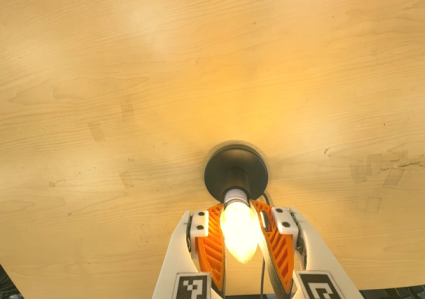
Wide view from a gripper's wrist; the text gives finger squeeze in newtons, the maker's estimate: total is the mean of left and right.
{"total": 21.6, "left": 25.5, "right": 17.8}